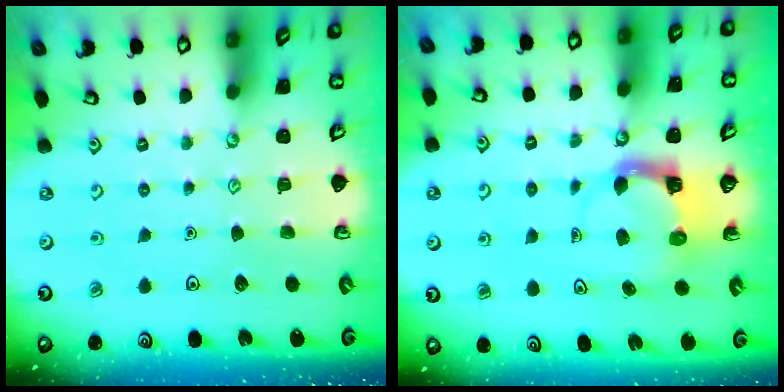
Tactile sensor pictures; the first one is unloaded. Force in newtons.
{"total": 4.0, "press": 3.9, "slide": 0.4}